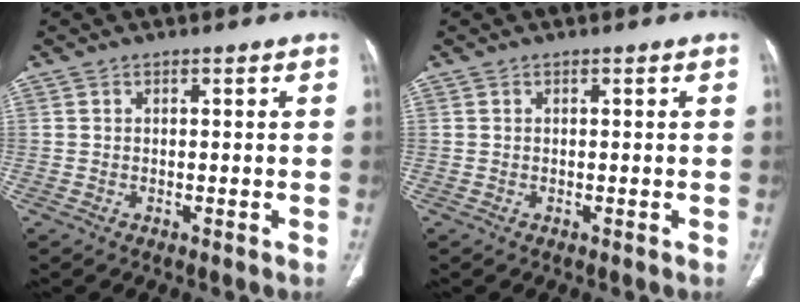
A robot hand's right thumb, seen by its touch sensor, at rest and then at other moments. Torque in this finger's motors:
{"motor_torque": [0.08, -0.04, -0.10, -0.03, 0.01]}